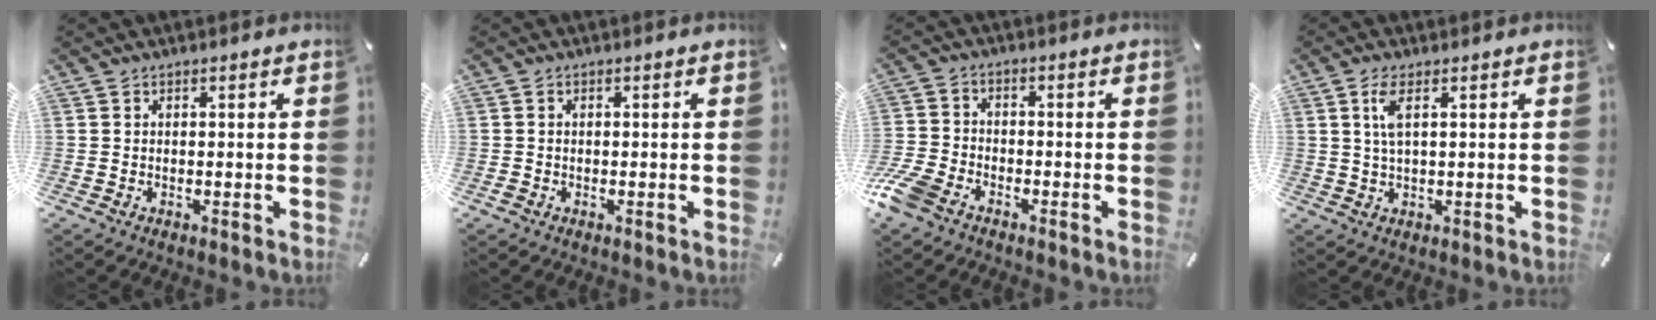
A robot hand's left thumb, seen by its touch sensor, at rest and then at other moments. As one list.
[{"total": 0.5, "force": [-0.3, 0.4, 0.2], "torque": [-0.002, 0.002, -0.006]}, {"total": 6.7, "force": [-4.6, 3.7, 3.2], "torque": [-0.089, 0.011, -0.095]}, {"total": 4.4, "force": [1.5, 1.3, 4.0], "torque": [-0.084, 0.006, 0.024]}]